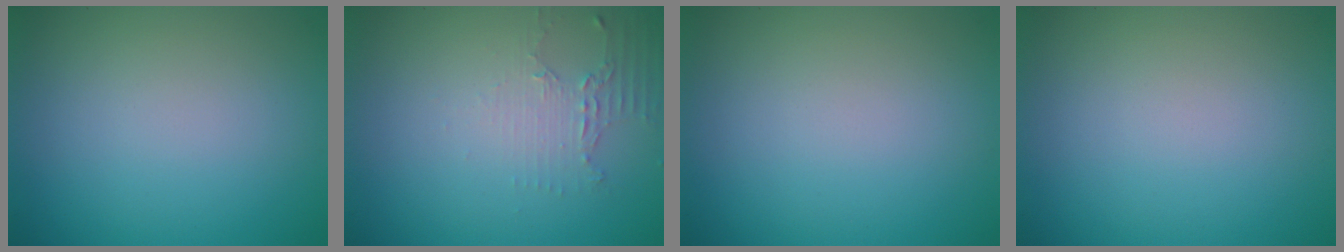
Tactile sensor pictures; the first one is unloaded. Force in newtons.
{"total": 2.0, "press": 1.5, "slide": 1.3}
{"total": 0.0}
{"total": 0.0}